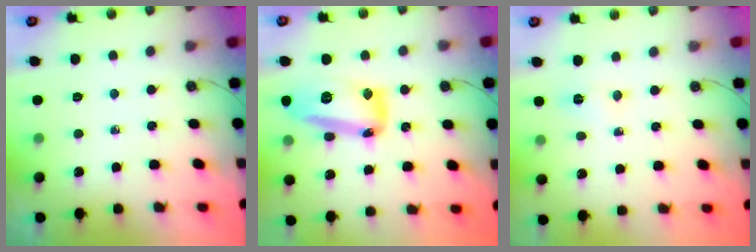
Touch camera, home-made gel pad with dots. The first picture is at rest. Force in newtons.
{"total": 15.9, "press": 15.8, "slide": 1.4}
{"total": 2.7, "press": 2.5, "slide": 1.1}